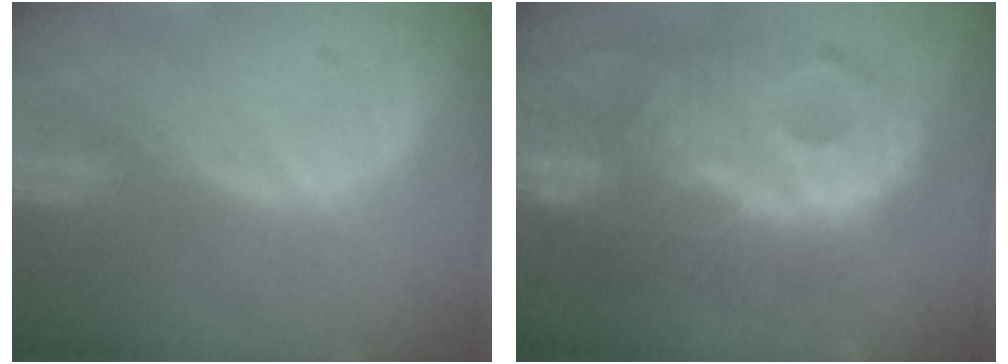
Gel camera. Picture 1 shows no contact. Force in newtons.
{"total": 13.1, "press": 13.1, "slide": 1.1}